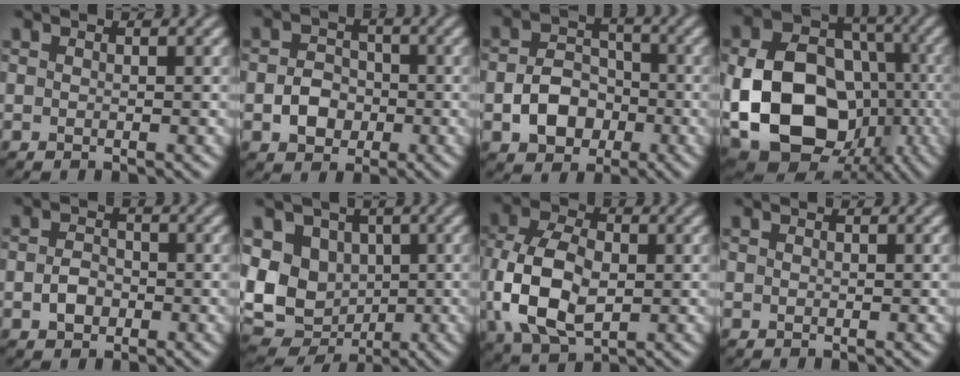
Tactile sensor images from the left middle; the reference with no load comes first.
{"total": 3.4, "force": [-0.9, 2.8, 1.7], "torque": [-0.027, 0.001, -0.020]}
{"total": 5.1, "force": [-1.6, 3.8, 2.9], "torque": [-0.046, -0.001, -0.029]}
{"total": 15.4, "force": [-3.5, 11.3, 9.9], "torque": [-0.187, -0.019, -0.063]}
{"total": 2.2, "force": [-0.6, 1.7, 1.2], "torque": [-0.025, -0.001, -0.015]}
{"total": 10.4, "force": [0.1, 8.5, 6.0], "torque": [-0.107, -0.006, -0.003]}
{"total": 9.0, "force": [-0.7, 6.0, 6.7], "torque": [-0.155, -0.005, -0.016]}
{"total": 0.0}